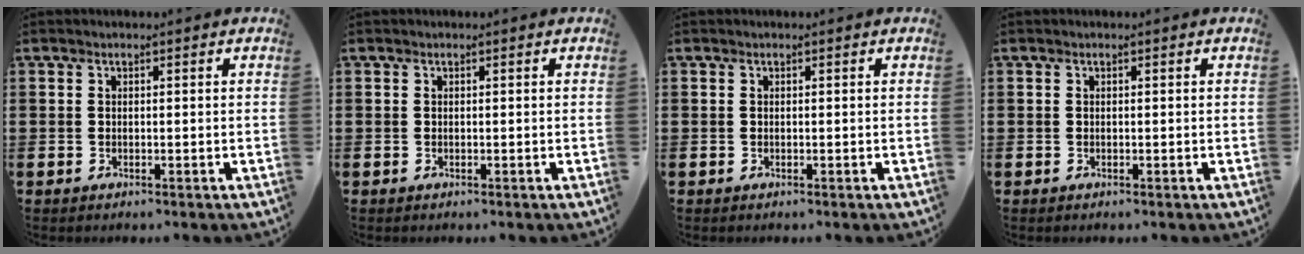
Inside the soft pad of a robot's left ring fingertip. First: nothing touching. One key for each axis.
{"total": 0.0}
{"total": 0.0}
{"total": 0.0}